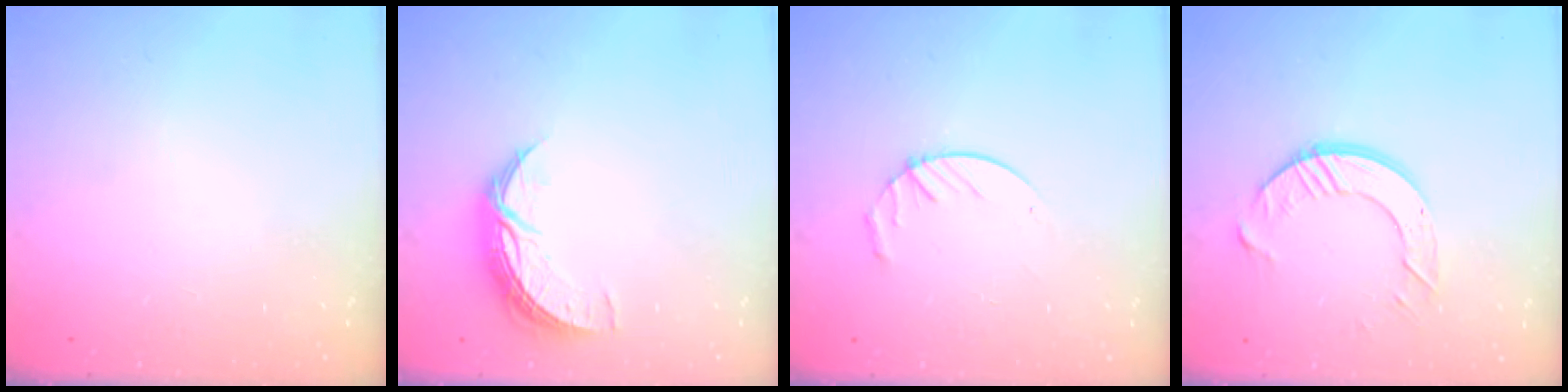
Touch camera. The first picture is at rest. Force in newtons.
{"total": 8.2, "press": 8.2, "slide": 0.4}
{"total": 3.9, "press": 3.9, "slide": 0.5}
{"total": 9.1, "press": 9.0, "slide": 0.7}